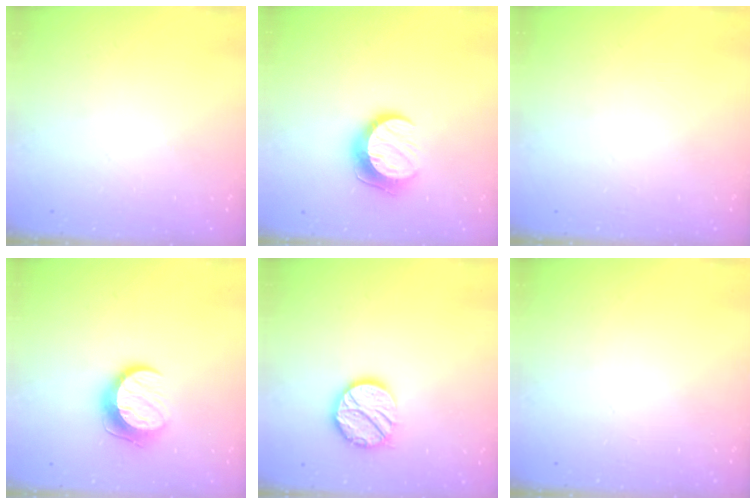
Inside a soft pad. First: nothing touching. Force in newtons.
{"total": 10.1, "press": 10.1, "slide": 0.4}
{"total": 0.0}
{"total": 9.9, "press": 9.9, "slide": 0.2}
{"total": 12.8, "press": 12.8, "slide": 0.8}
{"total": 0.0}